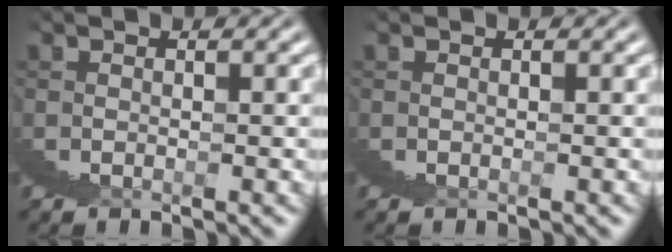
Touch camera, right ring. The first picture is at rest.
{"total": 0.0}